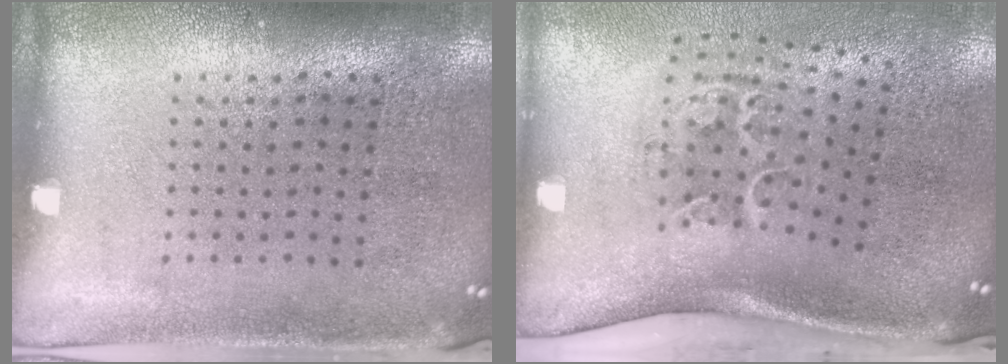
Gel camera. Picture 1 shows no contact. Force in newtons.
{"total": 2.2, "press": 1.3, "slide": 1.8}